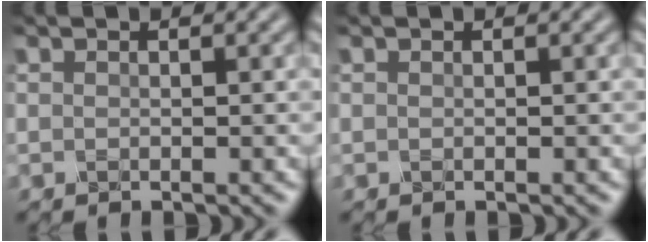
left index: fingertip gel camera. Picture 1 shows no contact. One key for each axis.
{"total": 0.0}